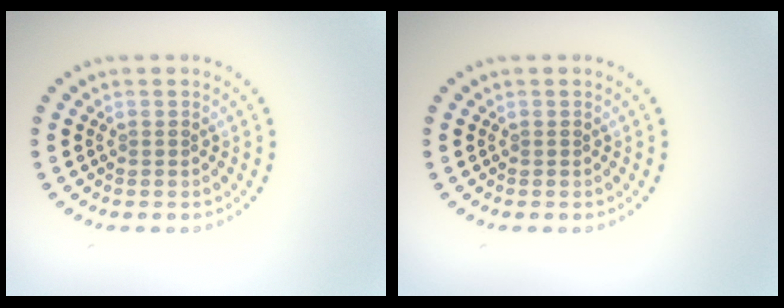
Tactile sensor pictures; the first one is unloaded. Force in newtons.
{"total": 0.0}